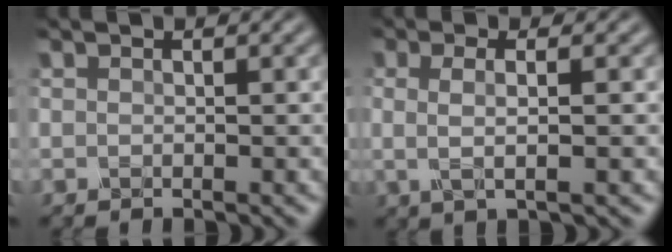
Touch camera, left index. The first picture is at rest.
{"total": 2.8, "force": [0.1, 0.8, 2.7], "torque": [-0.051, 0.000, 0.000]}